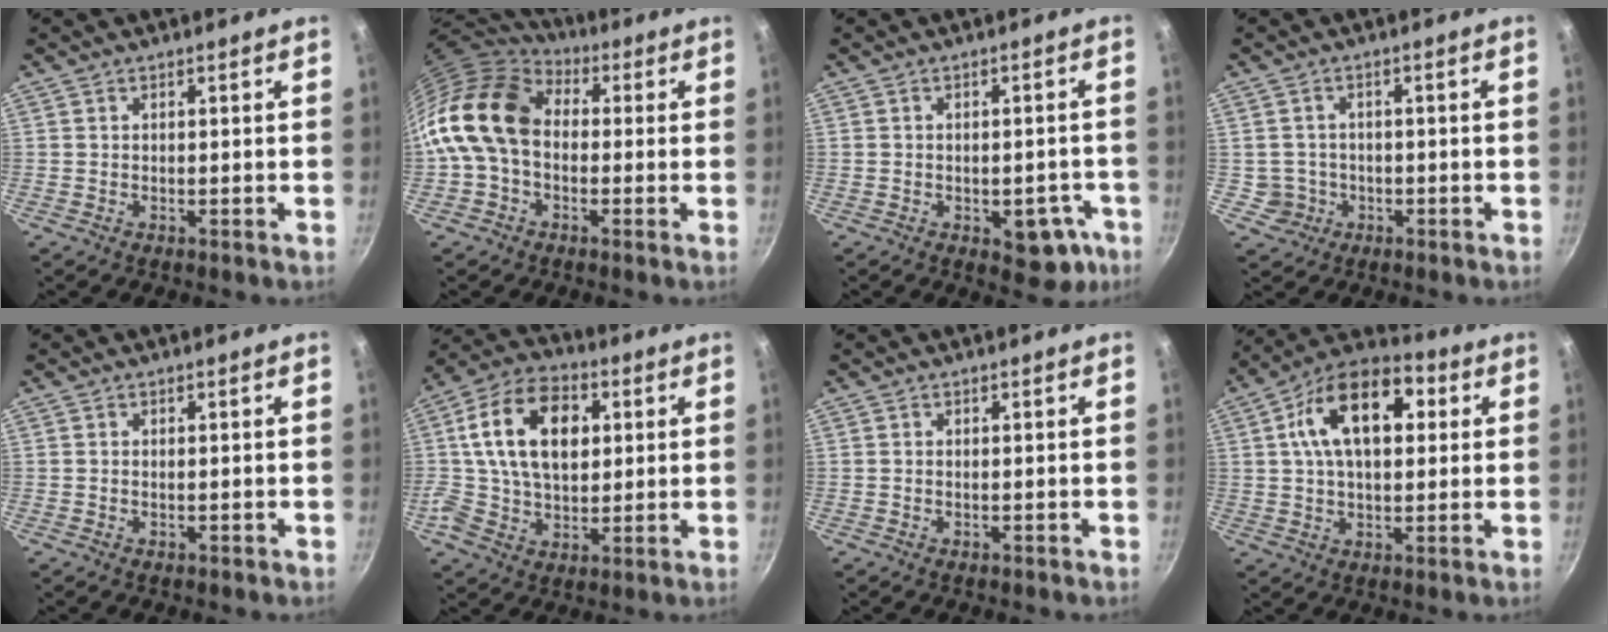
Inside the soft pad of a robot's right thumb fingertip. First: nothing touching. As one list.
[{"total": 17.6, "force": [0.5, 12.7, 12.2], "torque": [-0.223, 0.034, -0.009]}, {"total": 8.5, "force": [-3.2, 4.9, 6.1], "torque": [-0.025, 0.021, -0.033]}, {"total": 3.7, "force": [-0.7, 3.6, 0.2], "torque": [0.013, 0.015, -0.002]}, {"total": 0.5, "force": [-0.1, 0.3, 0.4], "torque": [-0.005, 0.001, -0.002]}, {"total": 16.3, "force": [3.5, 11.0, 11.5], "torque": [-0.176, 0.009, 0.048]}, {"total": 0.0}, {"total": 17.3, "force": [4.4, 10.2, 13.3], "torque": [-0.193, 0.017, 0.055]}]